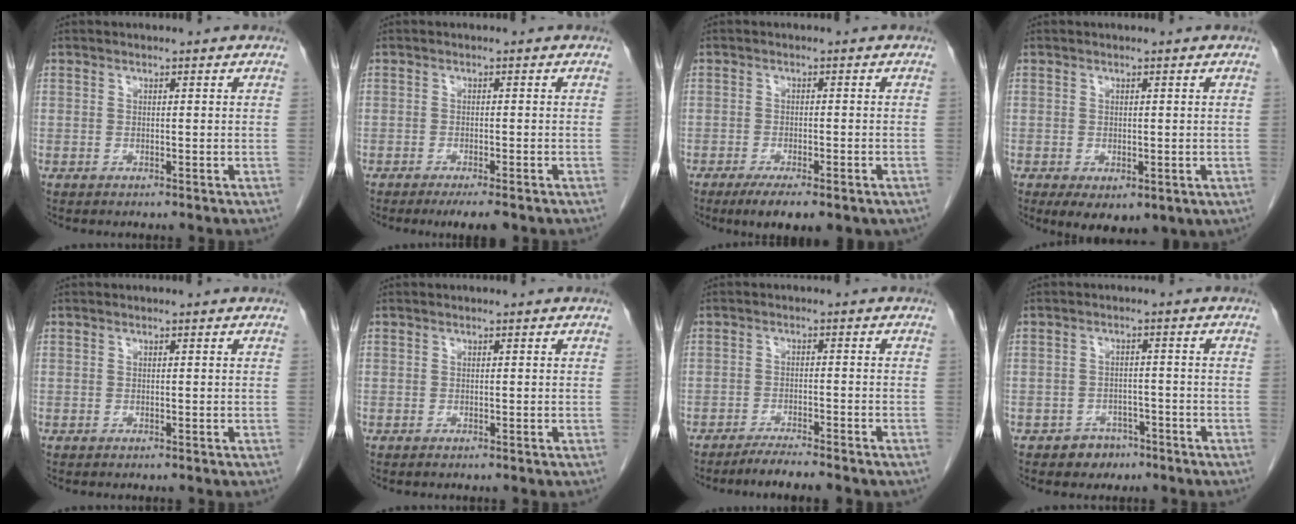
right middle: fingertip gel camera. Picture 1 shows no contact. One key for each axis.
{"total": 4.1, "fx": -3.0, "fy": 0.5, "fz": 2.7, "tx": -0.034, "ty": -0.009, "tz": -0.041}
{"total": 8.0, "fx": -5.3, "fy": 2.2, "fz": 5.5, "tx": -0.071, "ty": -0.014, "tz": -0.072}
{"total": 7.2, "fx": -2.8, "fy": 4.0, "fz": 5.2, "tx": -0.075, "ty": -0.016, "tz": -0.028}
{"total": 0.0}
{"total": 0.0}
{"total": 5.5, "fx": -4.9, "fy": 0.0, "fz": 2.6, "tx": -0.037, "ty": -0.012, "tz": -0.076}
{"total": 3.3, "fx": -2.2, "fy": 2.4, "fz": 0.5, "tx": -0.006, "ty": 0.012, "tz": -0.027}